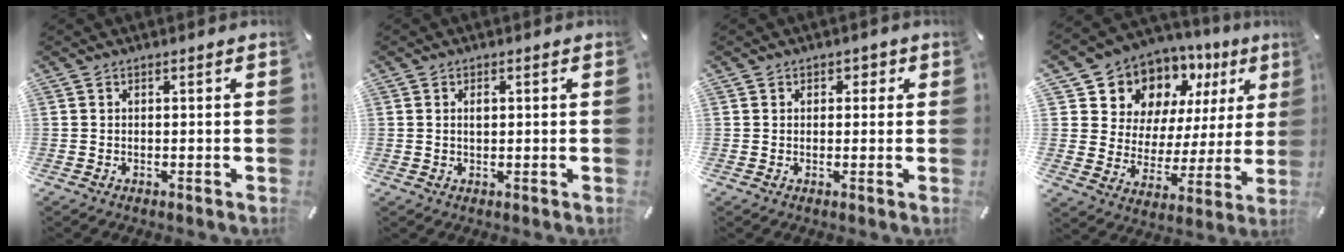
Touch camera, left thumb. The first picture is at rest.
{"total": 1.5, "force": [0.4, 0.9, 1.2], "torque": [-0.019, 0.000, 0.005]}
{"total": 1.8, "force": [0.3, 1.7, 0.6], "torque": [0.002, 0.001, -0.001]}
{"total": 11.6, "force": [8.3, 7.9, 1.9], "torque": [-0.042, -0.083, 0.151]}